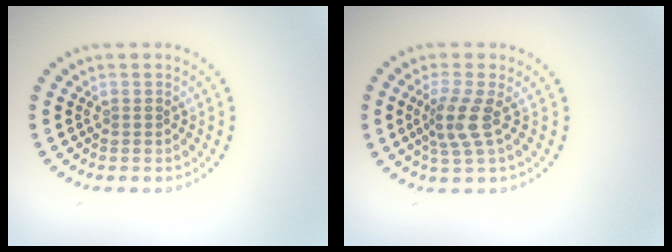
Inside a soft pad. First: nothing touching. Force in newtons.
{"total": 2.8, "press": 2.1, "slide": 1.8}